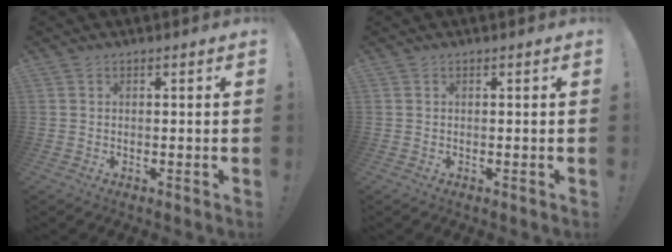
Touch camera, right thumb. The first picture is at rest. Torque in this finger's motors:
{"motor_torque": [0.00, 0.00, 0.00, 0.03, 0.00]}